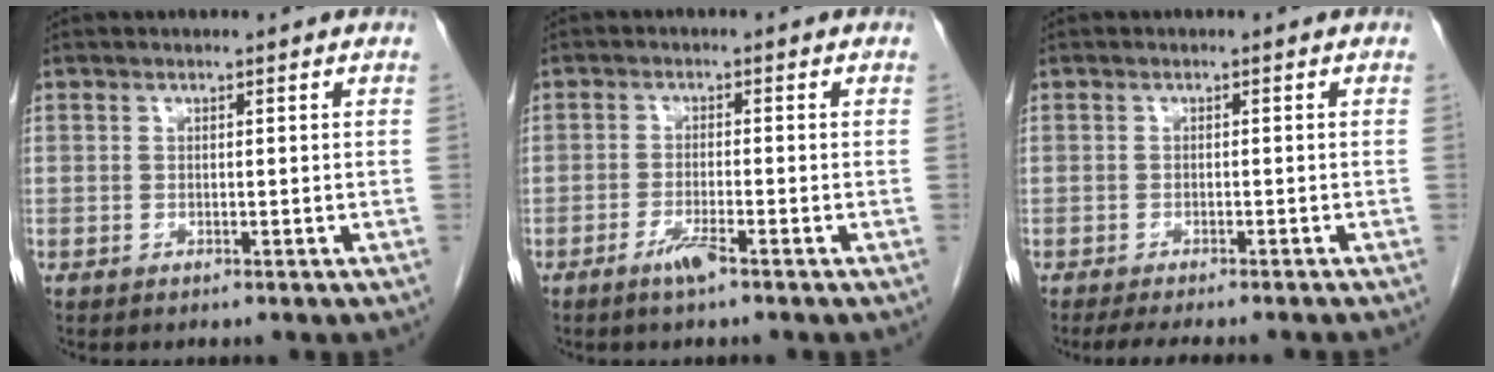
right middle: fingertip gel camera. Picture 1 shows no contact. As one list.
[{"total": 3.1, "force": [-2.1, 0.0, 2.3], "torque": [-0.047, -0.004, -0.041]}, {"total": 8.5, "force": [-7.4, 0.8, 4.0], "torque": [-0.049, -0.016, -0.099]}]